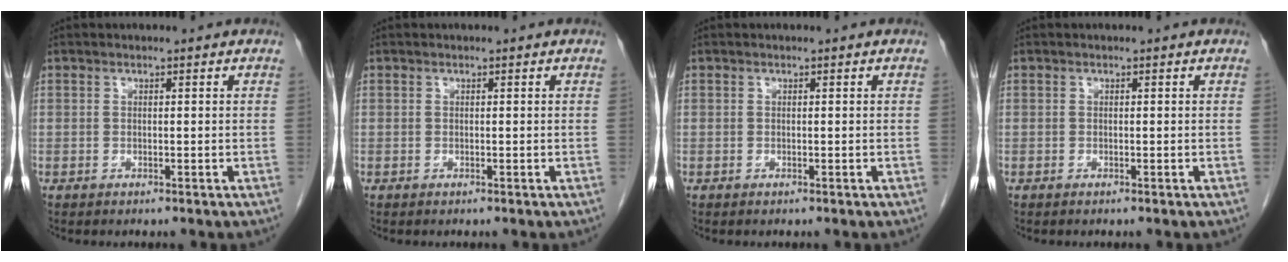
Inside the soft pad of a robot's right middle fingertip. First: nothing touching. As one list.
[{"total": 0.0}, {"total": 0.0}, {"total": 0.0}]